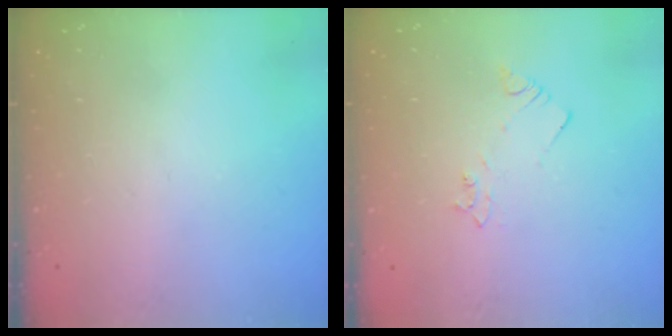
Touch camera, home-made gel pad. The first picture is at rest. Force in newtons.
{"total": 2.5, "press": 2.5, "slide": 0.3}